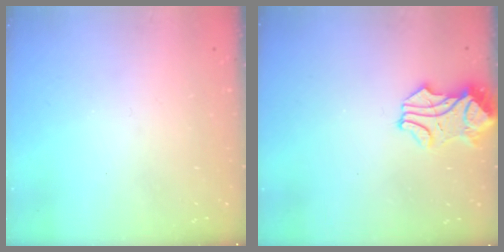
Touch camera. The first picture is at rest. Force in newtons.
{"total": 1.6, "press": 1.3, "slide": 0.9}